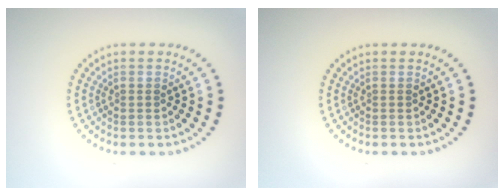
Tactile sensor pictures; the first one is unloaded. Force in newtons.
{"total": 0.0}